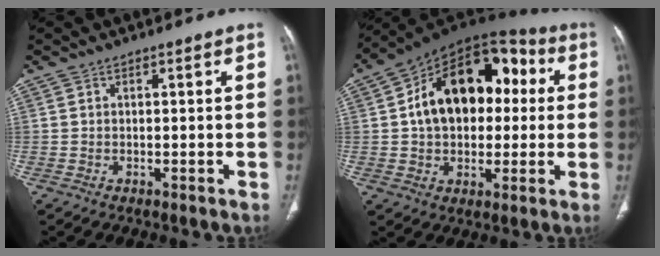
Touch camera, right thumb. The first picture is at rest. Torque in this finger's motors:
{"motor_torque": [0.93, 4.08, 1.45, -0.17, 0.22]}